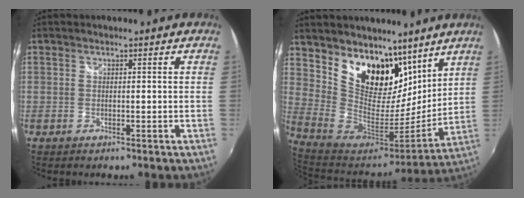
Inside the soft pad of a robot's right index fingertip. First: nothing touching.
{"total": 20.5, "force": [12.3, 12.3, 10.8], "torque": [-0.216, -0.009, 0.232]}